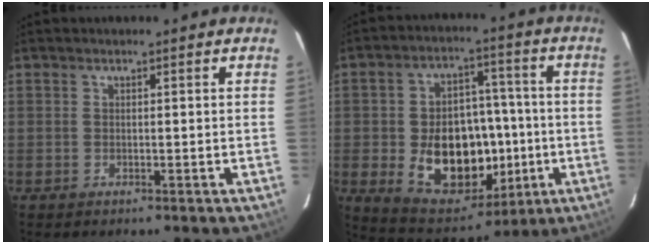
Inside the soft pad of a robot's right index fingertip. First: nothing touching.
{"total": 18.6, "force": [-3.3, 13.1, 12.9], "torque": [-0.254, 0.016, -0.024]}